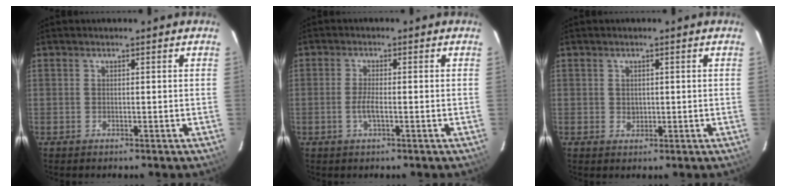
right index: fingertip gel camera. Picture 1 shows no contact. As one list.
[{"total": 2.8, "force": [-0.9, 0.4, 2.6], "torque": [-0.053, -0.002, -0.017]}, {"total": 1.5, "force": [0.3, 1.4, 0.5], "torque": [-0.006, 0.003, 0.007]}]